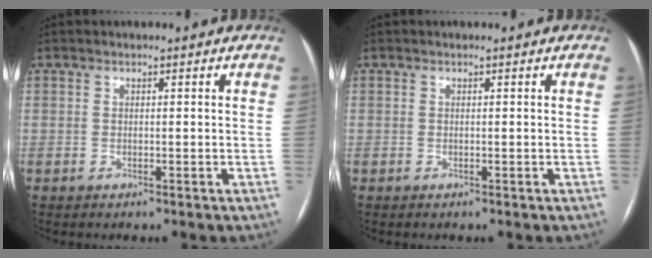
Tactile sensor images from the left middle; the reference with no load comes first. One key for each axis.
{"total": 0.0}